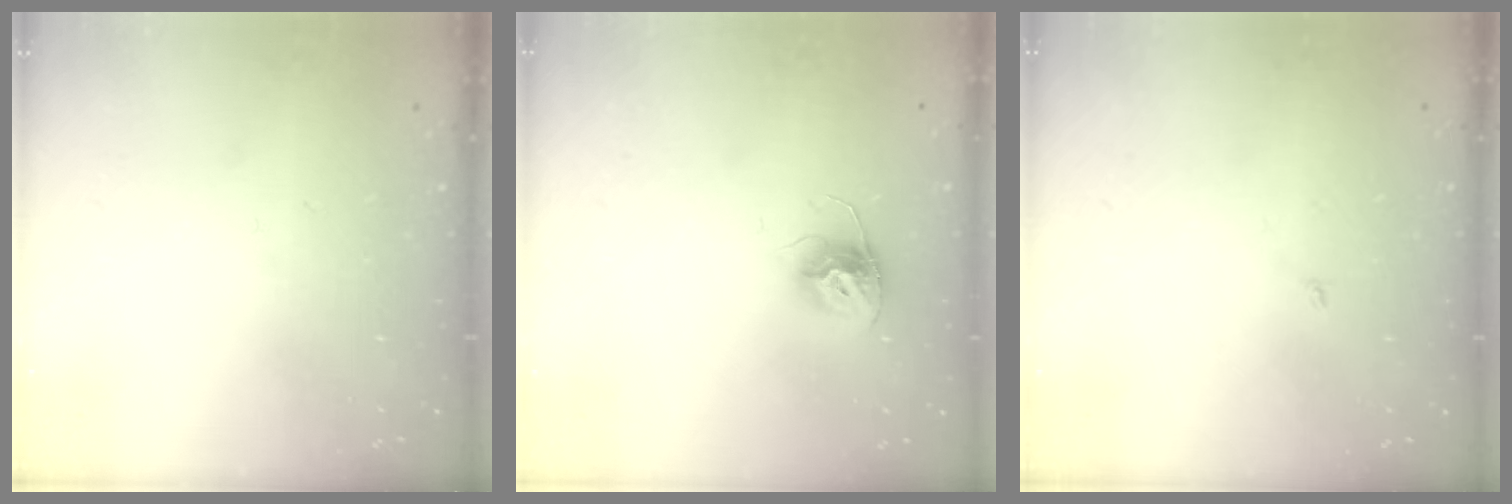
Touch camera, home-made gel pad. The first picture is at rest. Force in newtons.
{"total": 10.1, "press": 10.1, "slide": 0.7}
{"total": 1.9, "press": 1.9, "slide": 0.2}